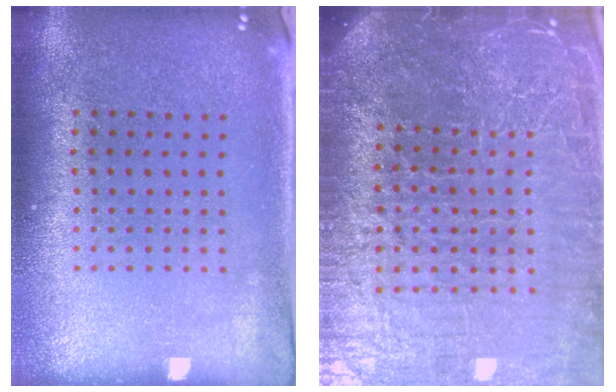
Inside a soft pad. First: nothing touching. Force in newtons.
{"total": 6.7, "press": 5.9, "slide": 3.1}